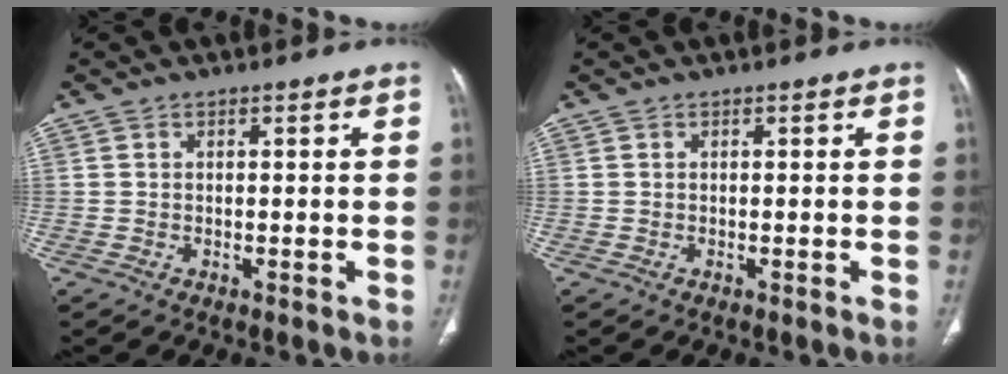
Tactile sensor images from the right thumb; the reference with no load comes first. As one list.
[{"total": 0.0}]